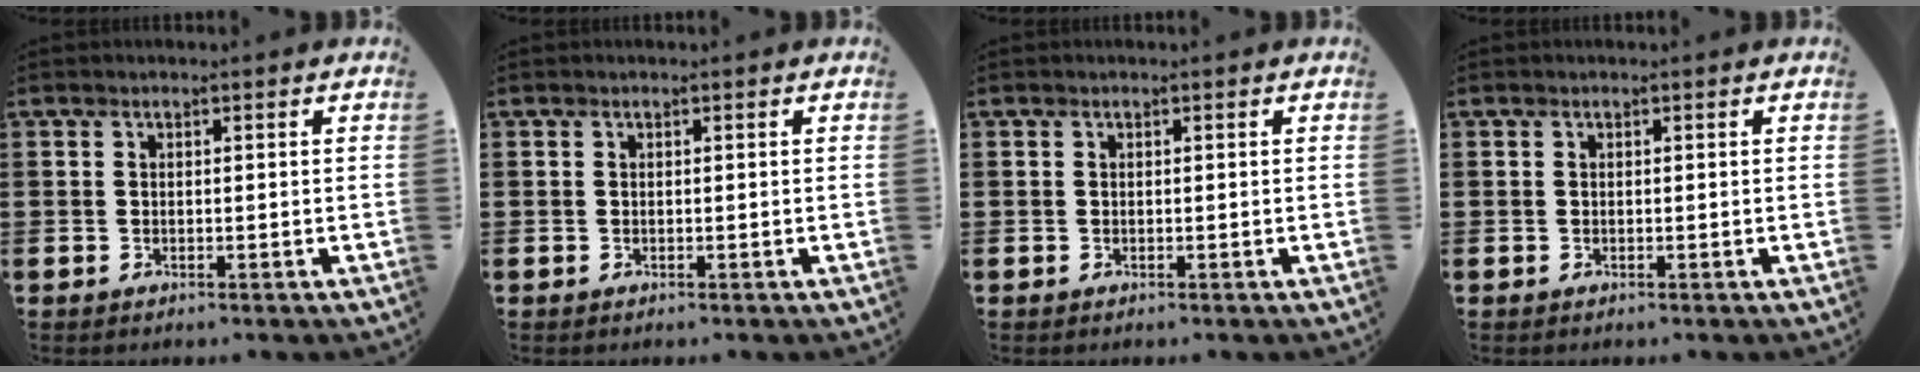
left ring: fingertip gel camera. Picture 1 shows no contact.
{"total": 0.0}
{"total": 0.0}
{"total": 0.0}